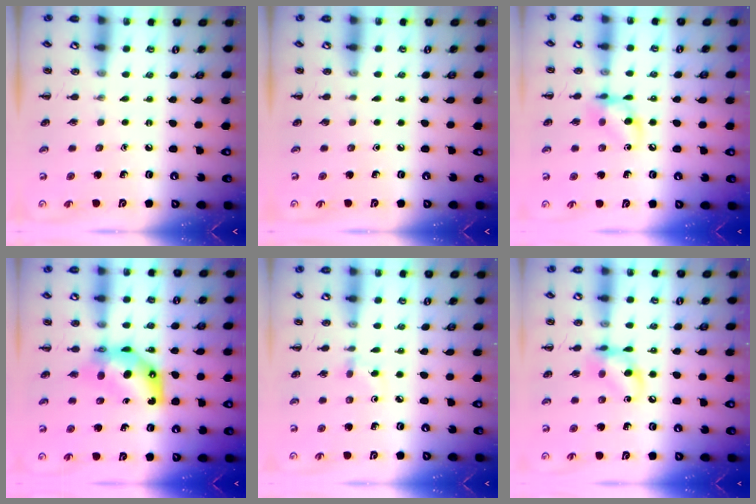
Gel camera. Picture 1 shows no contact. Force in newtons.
{"total": 0.0}
{"total": 9.3, "press": 9.3, "slide": 1.2}
{"total": 7.7, "press": 7.4, "slide": 2.2}
{"total": 2.7, "press": 2.4, "slide": 1.2}
{"total": 9.5, "press": 9.5, "slide": 1.2}